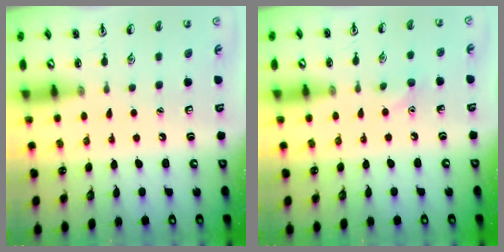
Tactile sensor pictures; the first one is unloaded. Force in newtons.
{"total": 5.5, "press": 5.2, "slide": 1.7}